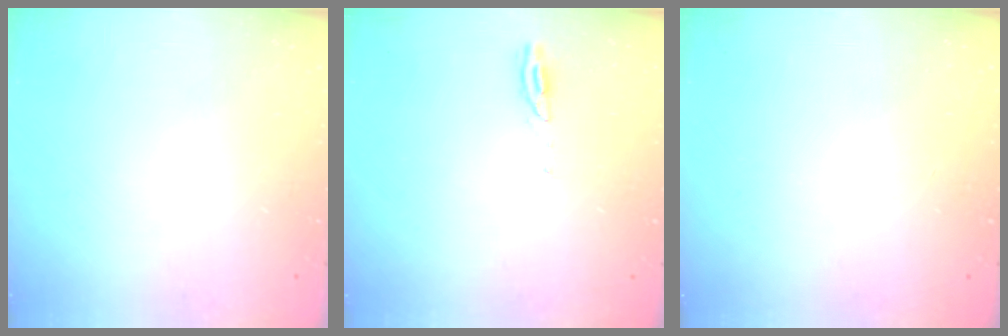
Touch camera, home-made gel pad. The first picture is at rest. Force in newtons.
{"total": 3.3, "press": 3.3, "slide": 0.3}
{"total": 0.0}